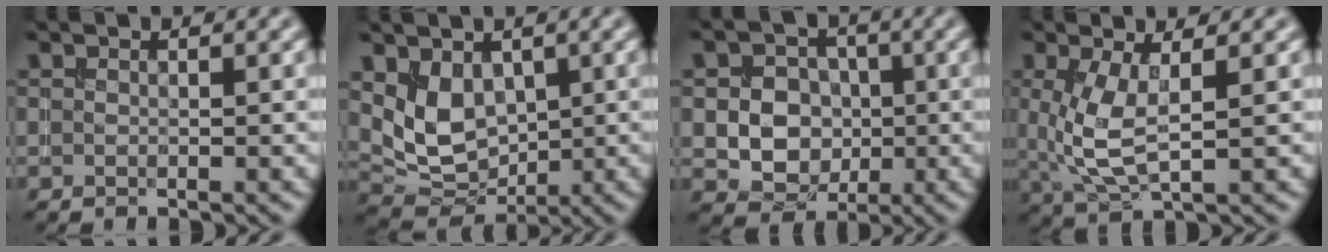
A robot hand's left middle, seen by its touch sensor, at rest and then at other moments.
{"total": 4.9, "force": [1.2, 3.6, 3.1], "torque": [-0.057, -0.016, 0.032]}
{"total": 5.7, "force": [-0.5, 5.0, 2.9], "torque": [-0.028, 0.004, -0.023]}
{"total": 4.8, "force": [0.6, 1.8, 4.4], "torque": [-0.105, -0.008, 0.017]}